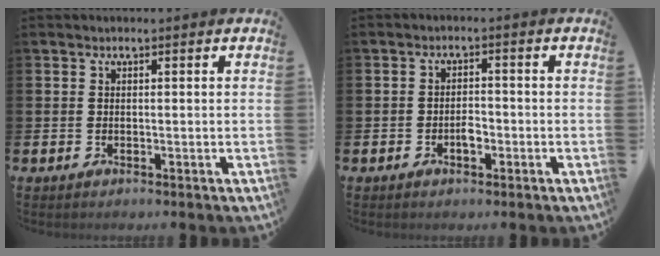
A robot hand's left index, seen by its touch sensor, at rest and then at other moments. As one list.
[{"total": 2.0, "force": [-0.8, 1.1, 1.4], "torque": [-0.016, 0.000, -0.018]}]